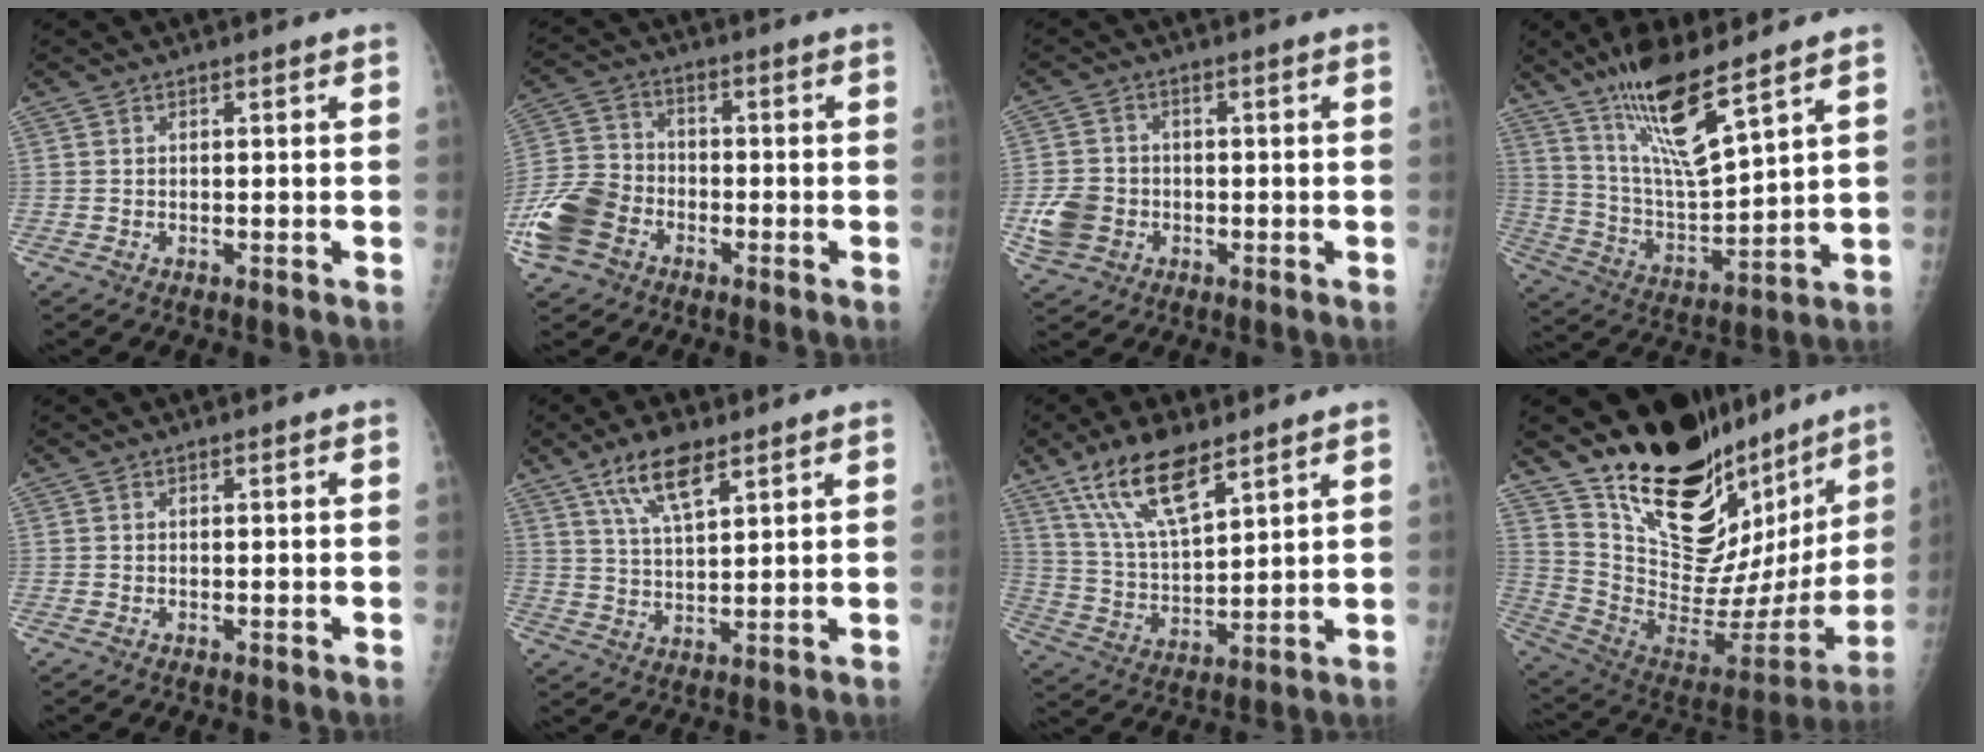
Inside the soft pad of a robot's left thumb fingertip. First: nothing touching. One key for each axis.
{"total": 11.9, "fx": -5.5, "fy": 8.6, "fz": 6.1, "tx": -0.126, "ty": 0.025, "tz": -0.111}
{"total": 6.5, "fx": -1.8, "fy": 5.4, "fz": 3.1, "tx": -0.055, "ty": 0.011, "tz": -0.031}
{"total": 15.8, "fx": 10.6, "fy": 2.8, "fz": 11.4, "tx": -0.201, "ty": -0.063, "tz": 0.212}
{"total": 0.0}
{"total": 8.8, "fx": 5.4, "fy": 2.9, "fz": 6.3, "tx": -0.111, "ty": -0.022, "tz": 0.106}
{"total": 13.4, "fx": 8.7, "fy": 4.4, "fz": 9.1, "tx": -0.158, "ty": -0.037, "tz": 0.175}
{"total": 29.6, "fx": 22.0, "fy": 12.3, "fz": 15.5, "tx": -0.209, "ty": -0.133, "tz": 0.344}